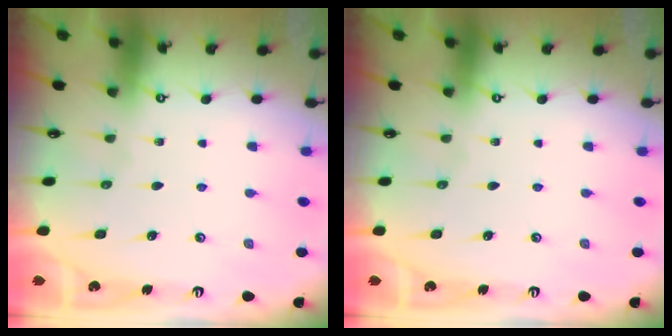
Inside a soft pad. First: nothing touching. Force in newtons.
{"total": 0.0}